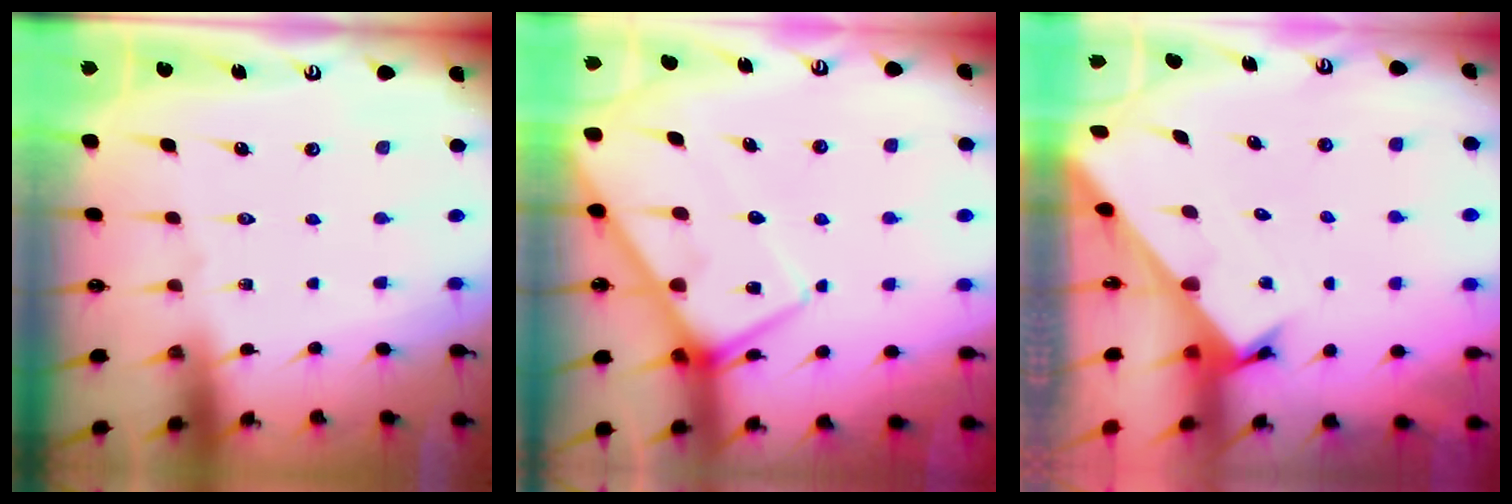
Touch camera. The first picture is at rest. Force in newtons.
{"total": 11.8, "press": 11.8, "slide": 1.2}
{"total": 2.4, "press": 2.4, "slide": 0.2}